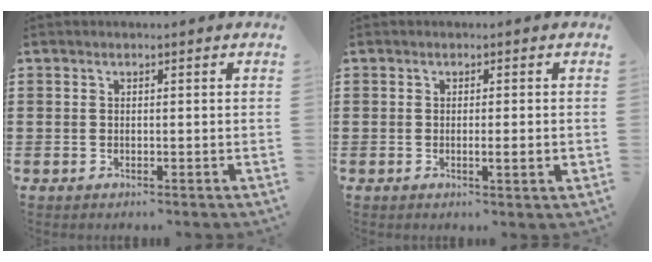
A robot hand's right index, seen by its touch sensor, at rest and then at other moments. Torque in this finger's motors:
{"motor_torque": [0.70, 0.03, 0.06, 0.03]}